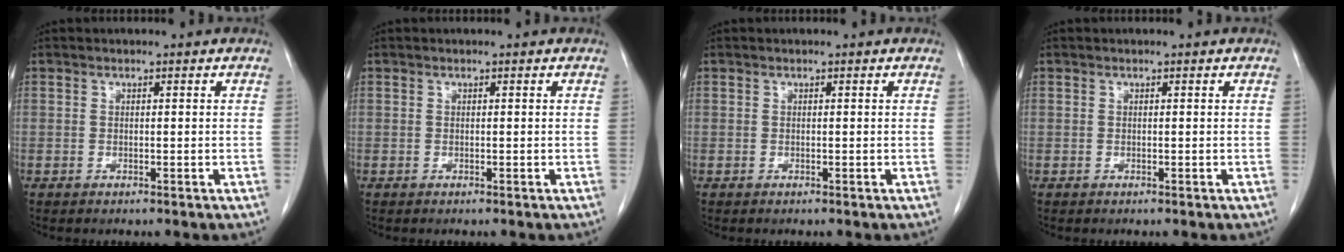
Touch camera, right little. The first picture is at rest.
{"total": 0.0}
{"total": 0.0}
{"total": 0.0}